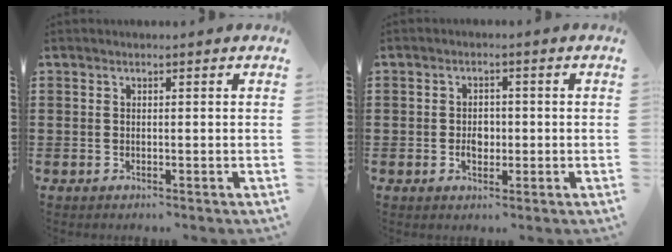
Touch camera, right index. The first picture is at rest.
{"total": 2.6, "force": [-0.4, 1.9, 1.8], "torque": [-0.028, 0.002, -0.010]}